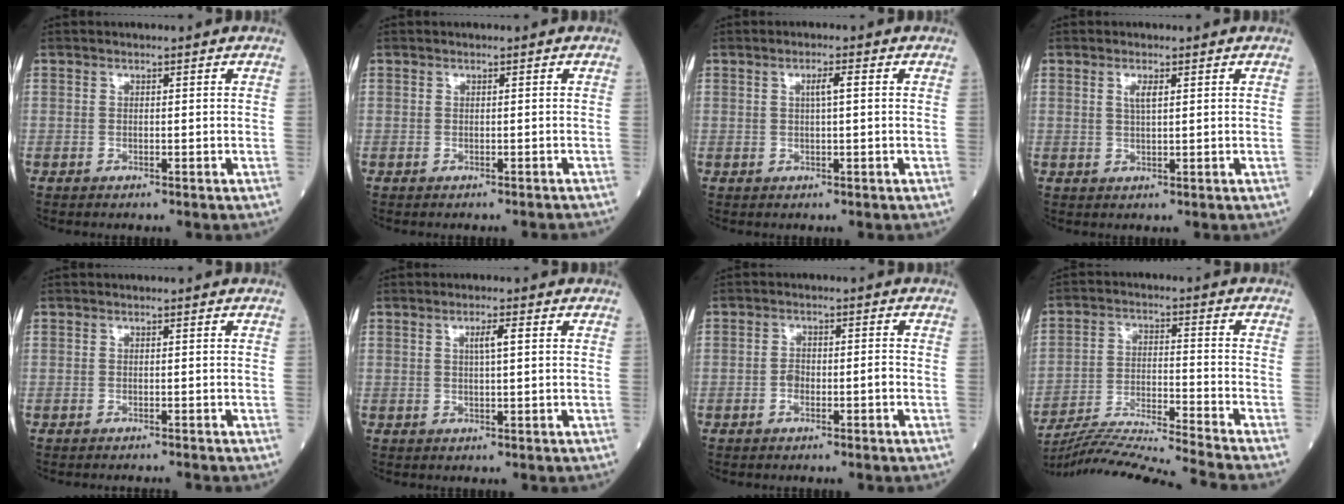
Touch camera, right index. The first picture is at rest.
{"total": 2.7, "force": [-2.6, -0.2, 0.7], "torque": [-0.009, -0.010, -0.026]}
{"total": 2.1, "force": [0.4, 0.0, 2.0], "torque": [-0.036, 0.003, 0.007]}
{"total": 1.8, "force": [0.7, 0.2, 1.7], "torque": [-0.039, -0.001, 0.014]}
{"total": 2.0, "force": [-2.0, -0.5, 0.3], "torque": [0.001, -0.002, -0.025]}
{"total": 2.4, "force": [0.7, 0.1, 2.3], "torque": [-0.041, 0.002, 0.011]}
{"total": 2.6, "force": [-1.1, 1.0, 2.1], "torque": [-0.039, 0.006, -0.019]}
{"total": 17.9, "force": [-16.6, -3.2, 5.9], "torque": [-0.104, -0.028, -0.271]}